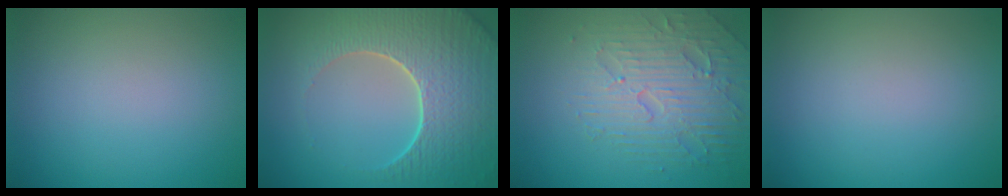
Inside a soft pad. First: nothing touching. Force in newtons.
{"total": 8.0, "press": 6.2, "slide": 5.2}
{"total": 4.7, "press": 4.6, "slide": 0.9}
{"total": 0.0}